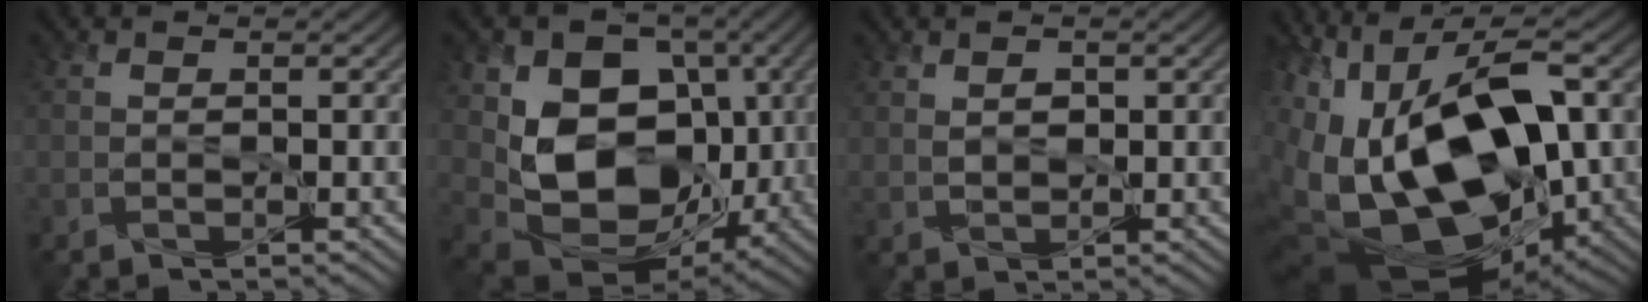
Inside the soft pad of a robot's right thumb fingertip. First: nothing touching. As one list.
[{"total": 14.3, "force": [0.2, 10.7, 9.4], "torque": [-0.175, -0.029, 0.012]}, {"total": 2.3, "force": [0.9, 1.6, 1.3], "torque": [-0.045, -0.002, 0.021]}, {"total": 21.1, "force": [-2.4, 10.9, 17.9], "torque": [-0.327, -0.002, -0.030]}]